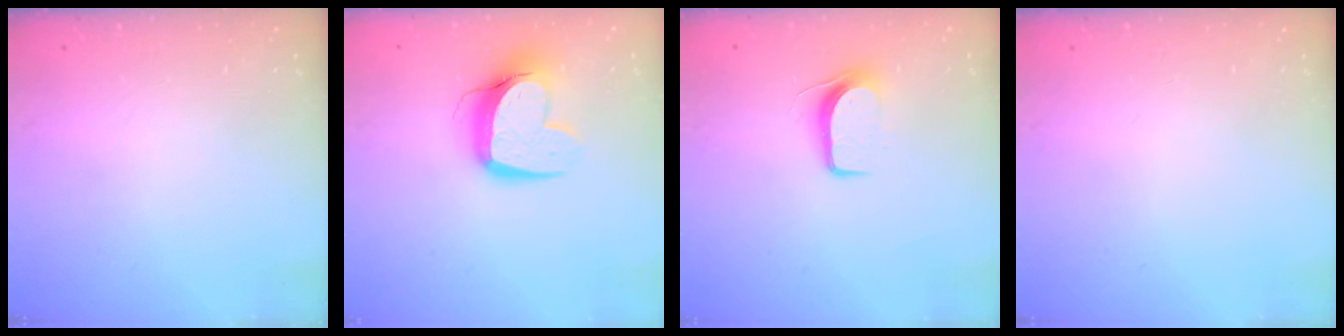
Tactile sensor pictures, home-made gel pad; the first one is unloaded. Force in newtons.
{"total": 12.4, "press": 12.3, "slide": 1.5}
{"total": 7.9, "press": 7.9, "slide": 0.7}
{"total": 0.0}